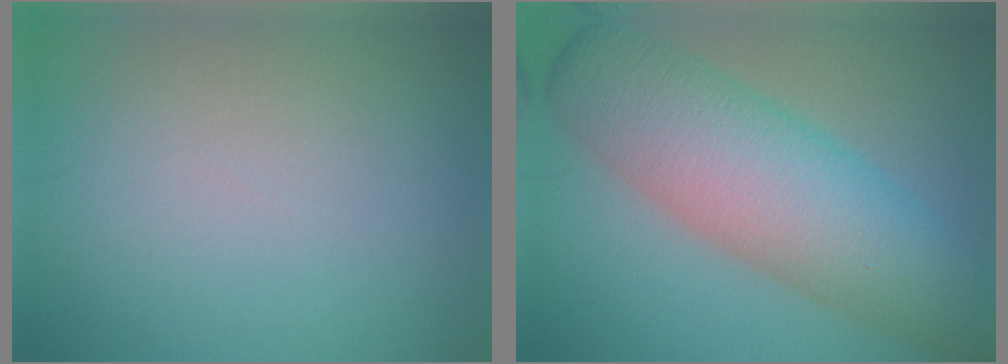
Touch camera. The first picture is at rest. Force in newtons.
{"total": 10.8, "press": 10.8, "slide": 0.2}